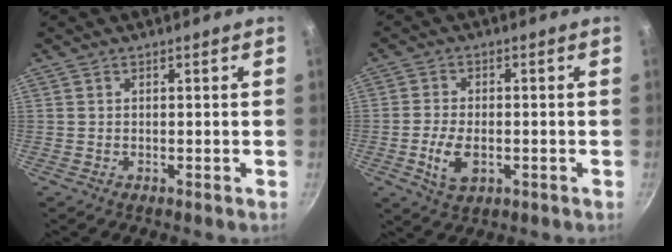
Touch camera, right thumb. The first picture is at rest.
{"total": 6.6, "force": [-1.7, 3.9, 5.0], "torque": [-0.097, 0.005, -0.029]}